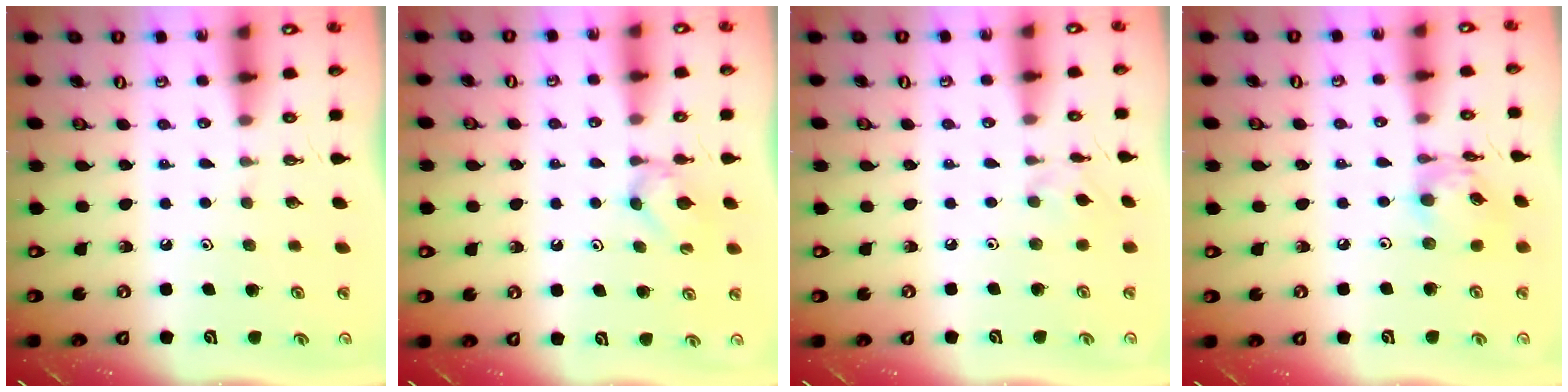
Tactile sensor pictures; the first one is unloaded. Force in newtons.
{"total": 3.0, "press": 2.9, "slide": 0.5}
{"total": 2.4, "press": 2.4, "slide": 0.5}
{"total": 11.6, "press": 11.6, "slide": 0.9}